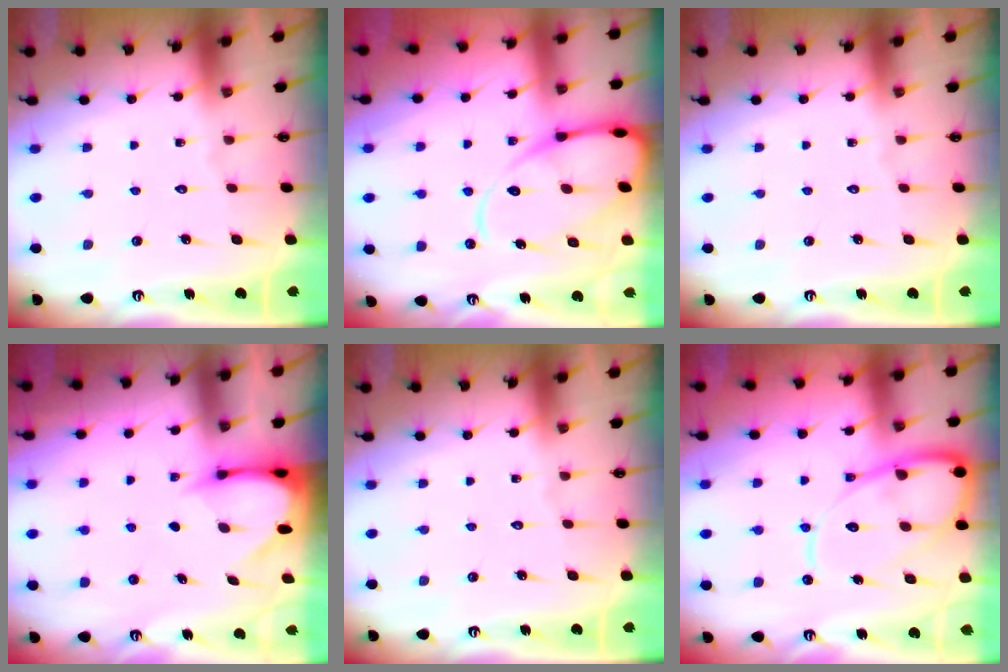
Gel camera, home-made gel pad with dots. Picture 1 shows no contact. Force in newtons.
{"total": 12.6, "press": 12.6, "slide": 1.3}
{"total": 0.0}
{"total": 3.3, "press": 3.3, "slide": 0.3}
{"total": 0.0}
{"total": 13.7, "press": 13.6, "slide": 1.4}